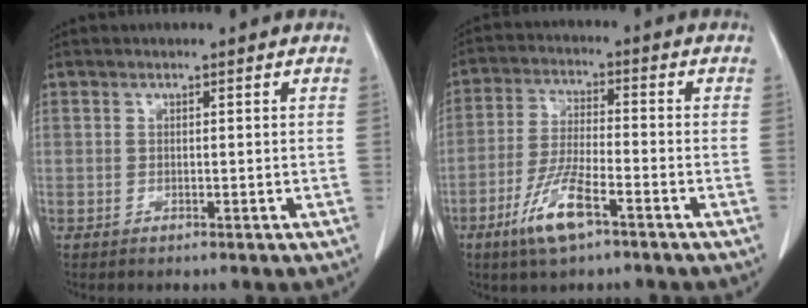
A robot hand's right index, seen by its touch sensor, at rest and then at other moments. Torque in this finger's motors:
{"motor_torque": [0.91, -0.66, 0.24, 0.10]}